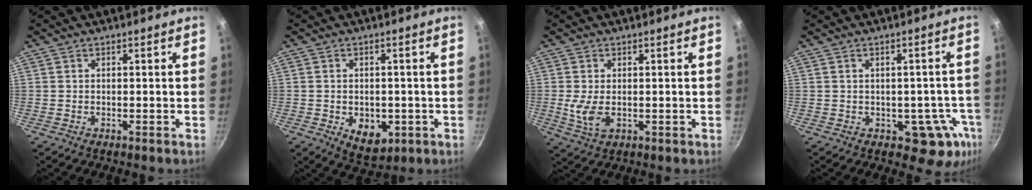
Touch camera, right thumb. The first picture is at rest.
{"total": 7.4, "force": [-2.0, 5.0, 5.1], "torque": [-0.052, -0.004, -0.017]}
{"total": 5.8, "force": [-0.3, 3.3, 4.8], "torque": [-0.096, -0.011, 0.000]}
{"total": 8.6, "force": [-2.4, 5.4, 6.3], "torque": [-0.025, 0.021, -0.022]}